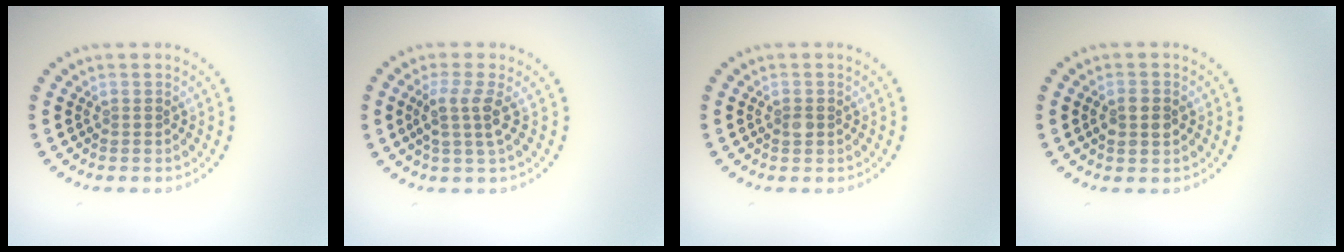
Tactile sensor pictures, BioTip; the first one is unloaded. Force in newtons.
{"total": 2.7, "press": 2.1, "slide": 1.6}
{"total": 1.0, "press": 1.0, "slide": 0.1}
{"total": 2.0, "press": 2.0, "slide": 0.2}